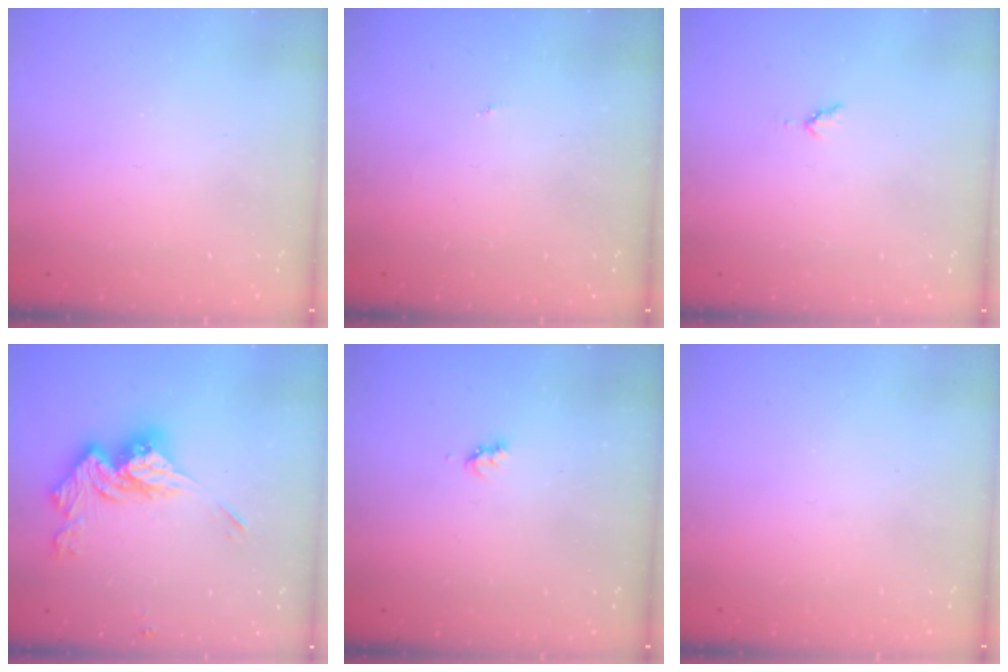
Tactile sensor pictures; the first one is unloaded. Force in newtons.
{"total": 3.8, "press": 3.8, "slide": 0.5}
{"total": 4.6, "press": 4.5, "slide": 0.5}
{"total": 15.3, "press": 15.2, "slide": 0.3}
{"total": 2.8, "press": 2.8, "slide": 0.4}
{"total": 0.0}